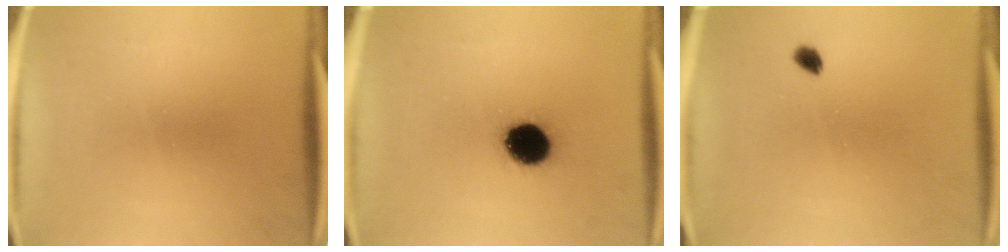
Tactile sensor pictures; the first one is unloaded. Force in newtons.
{"total": 11.1}
{"total": 1.7}